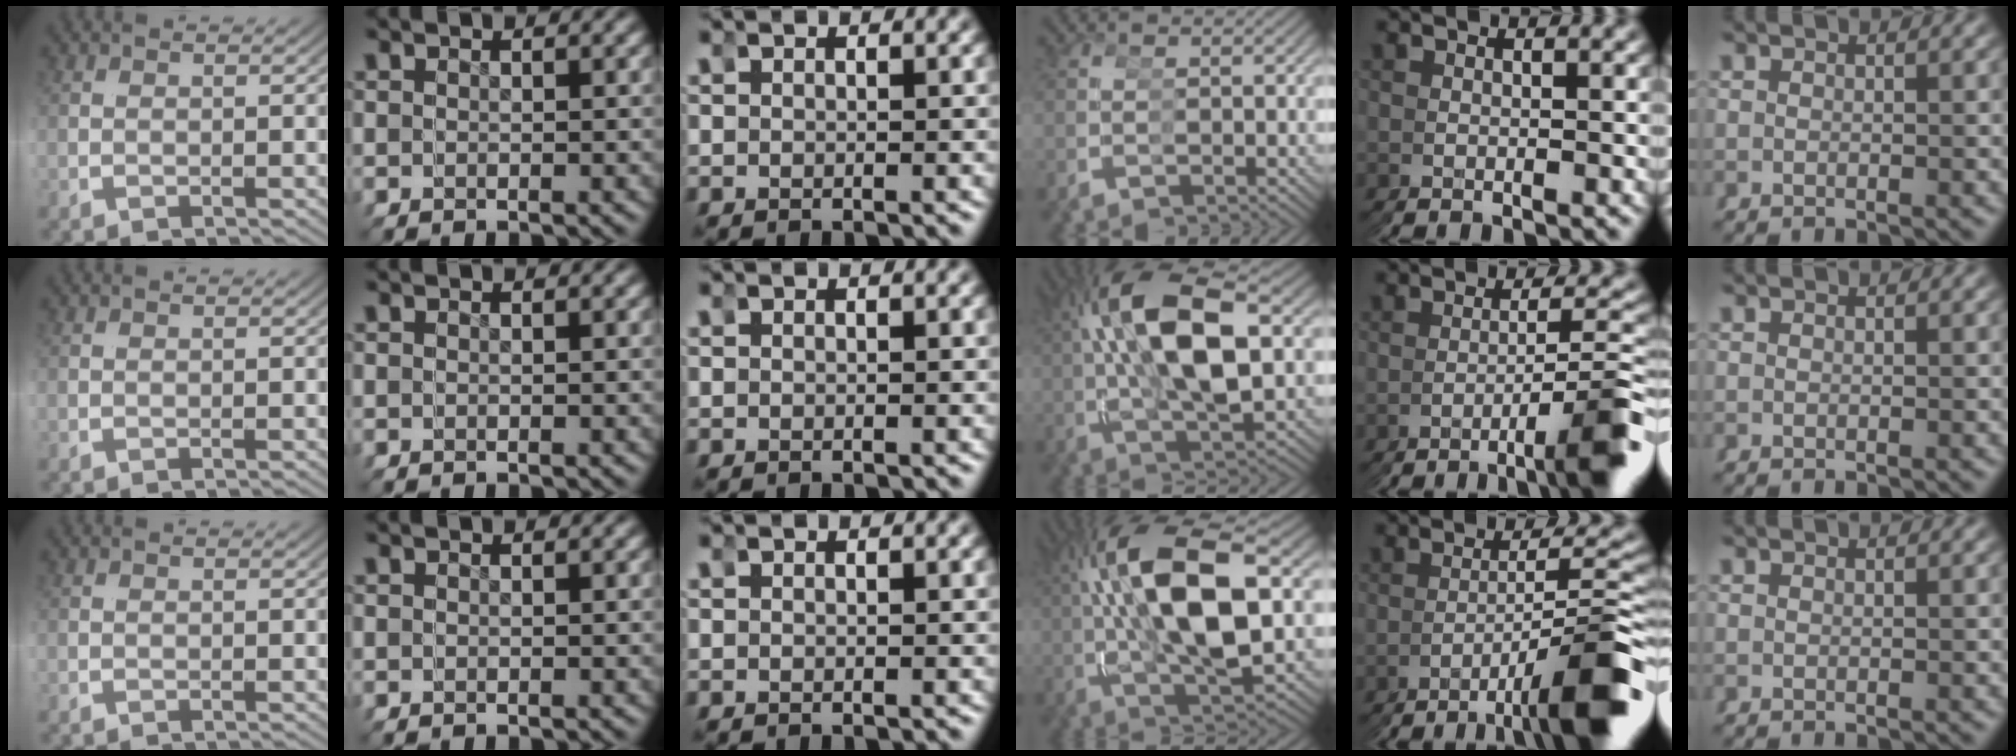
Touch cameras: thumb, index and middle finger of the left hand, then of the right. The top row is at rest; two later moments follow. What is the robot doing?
{"motion": "grasp_and_lifting", "object": "toy banana"}